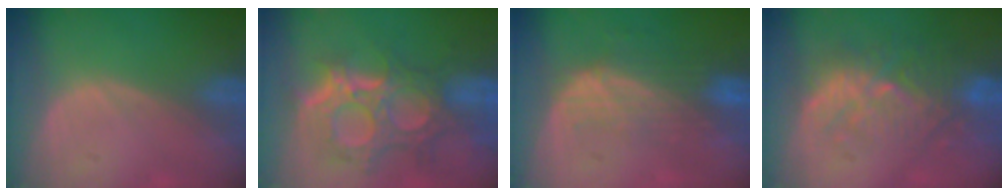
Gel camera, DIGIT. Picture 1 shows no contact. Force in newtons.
{"total": 11.9, "press": 10.6, "slide": 5.2}
{"total": 7.6, "press": 6.8, "slide": 3.3}
{"total": 9.7, "press": 9.1, "slide": 3.2}